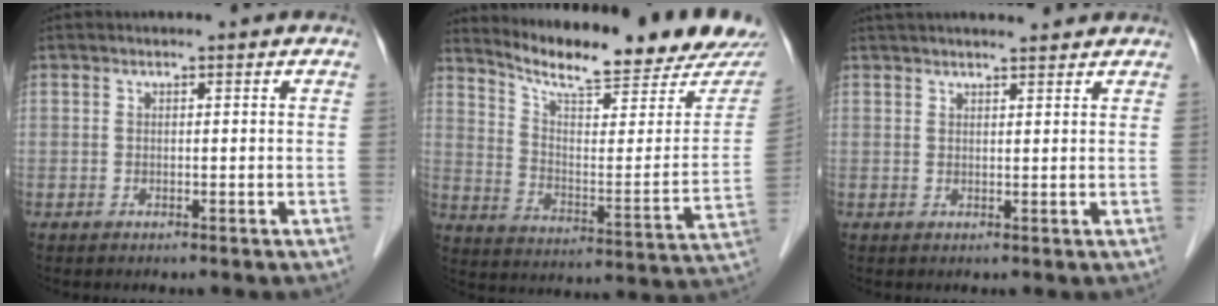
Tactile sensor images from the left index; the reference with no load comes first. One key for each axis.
{"total": 21.1, "fx": 19.5, "fy": 1.1, "fz": 7.9, "tx": -0.129, "ty": -0.080, "tz": 0.268}
{"total": 8.8, "fx": 7.8, "fy": 1.3, "fz": 3.7, "tx": -0.054, "ty": 0.027, "tz": 0.109}